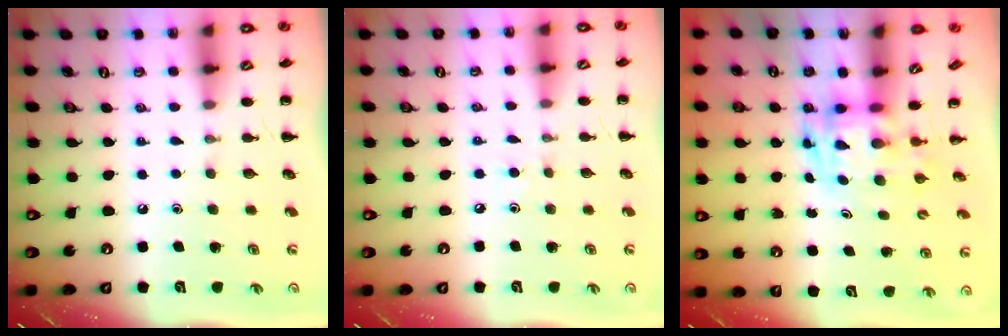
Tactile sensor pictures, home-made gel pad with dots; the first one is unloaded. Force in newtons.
{"total": 2.4, "press": 2.3, "slide": 0.8}
{"total": 3.4, "press": 3.3, "slide": 0.6}